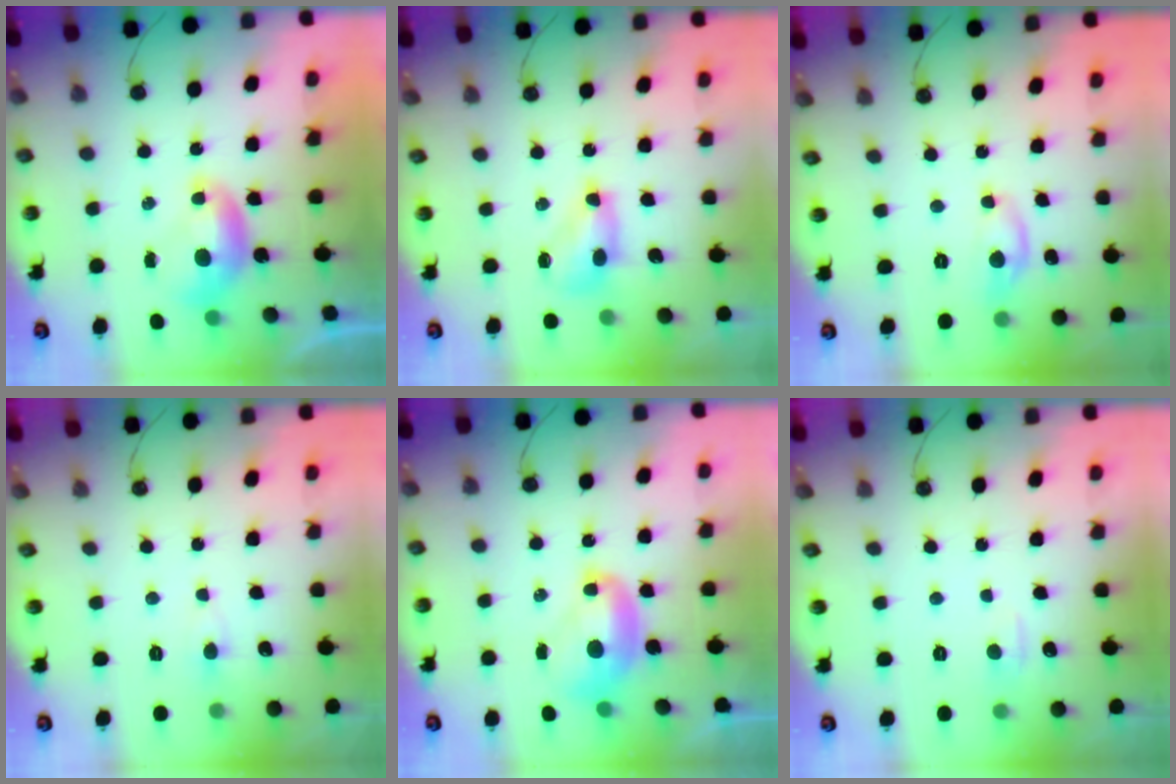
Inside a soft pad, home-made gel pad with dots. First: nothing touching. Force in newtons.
{"total": 3.3, "press": 3.3, "slide": 0.6}
{"total": 3.4, "press": 3.4, "slide": 0.1}
{"total": 1.2, "press": 1.0, "slide": 0.6}
{"total": 2.2, "press": 2.2, "slide": 0.2}
{"total": 0.6, "press": 0.1, "slide": 0.6}